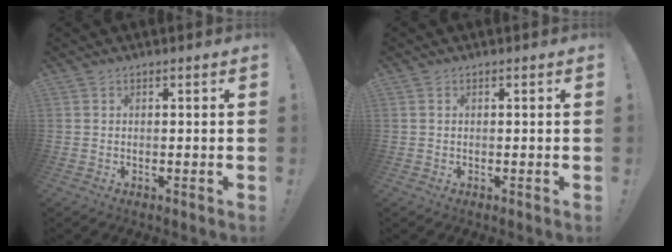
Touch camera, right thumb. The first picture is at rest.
{"total": 0.0}